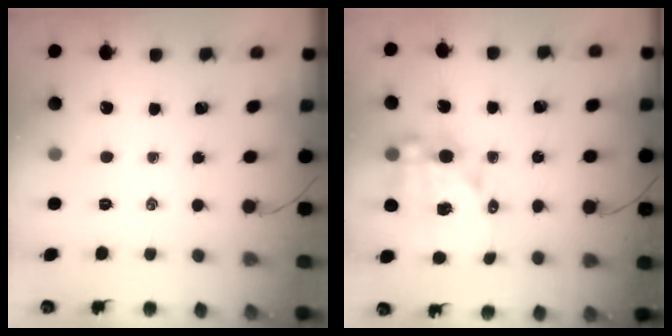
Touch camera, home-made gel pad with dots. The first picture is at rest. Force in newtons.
{"total": 13.9, "press": 13.5, "slide": 3.0}